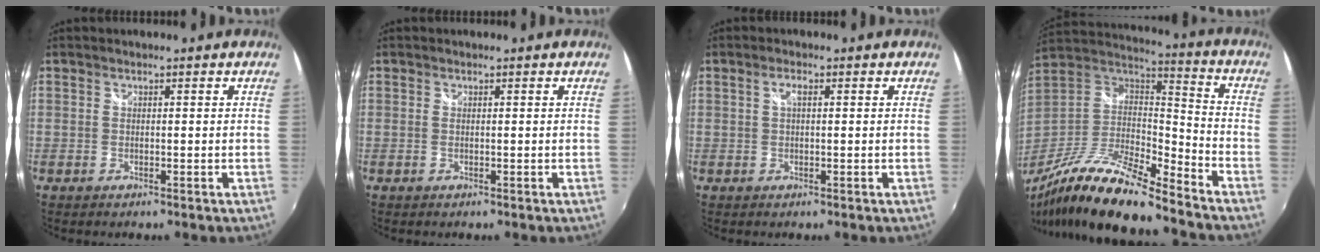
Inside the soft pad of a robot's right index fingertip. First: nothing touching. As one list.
[{"total": 0.0}, {"total": 1.6, "force": [0.4, 0.5, 1.4], "torque": [-0.027, 0.004, 0.004]}, {"total": 21.0, "force": [-16.0, 3.5, 13.2], "torque": [-0.245, -0.038, -0.293]}]